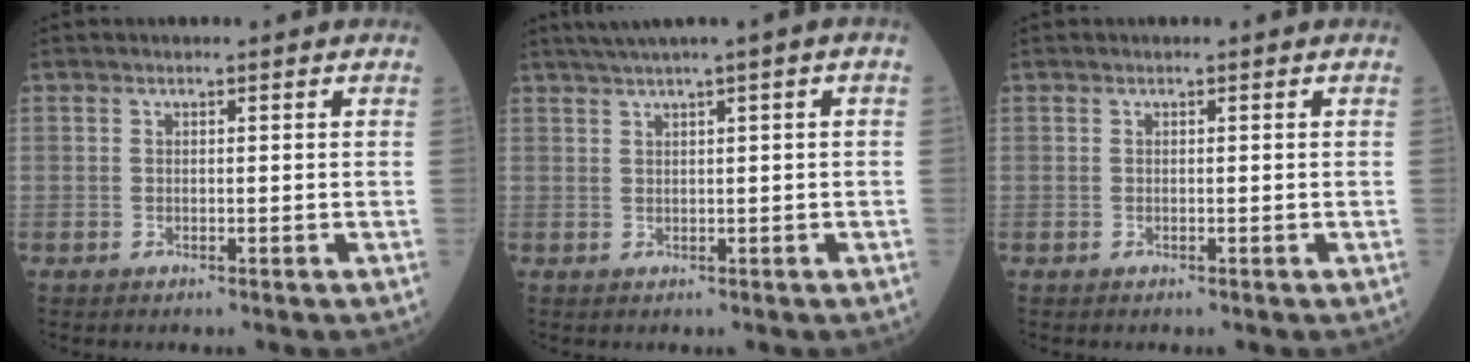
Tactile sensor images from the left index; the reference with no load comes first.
{"total": 4.0, "force": [2.1, -0.5, 3.3], "torque": [-0.065, 0.013, 0.040]}
{"total": 0.0}